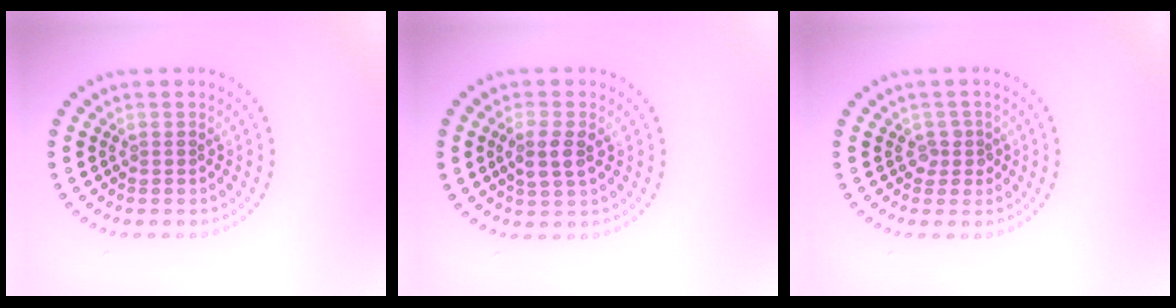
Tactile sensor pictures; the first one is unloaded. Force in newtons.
{"total": 2.5, "press": 2.4, "slide": 0.6}
{"total": 1.3, "press": 1.1, "slide": 0.7}